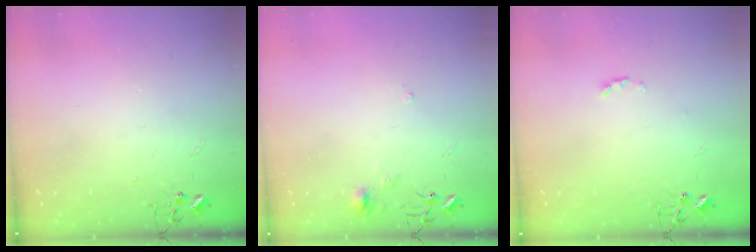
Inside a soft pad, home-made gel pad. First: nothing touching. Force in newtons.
{"total": 4.8, "press": 4.8, "slide": 0.5}
{"total": 2.8, "press": 2.7, "slide": 0.5}